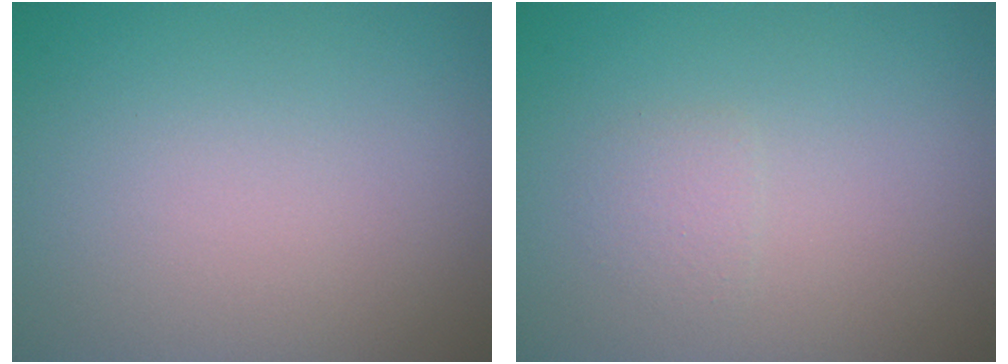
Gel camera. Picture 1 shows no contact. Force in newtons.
{"total": 0.9, "press": 0.9, "slide": 0.1}